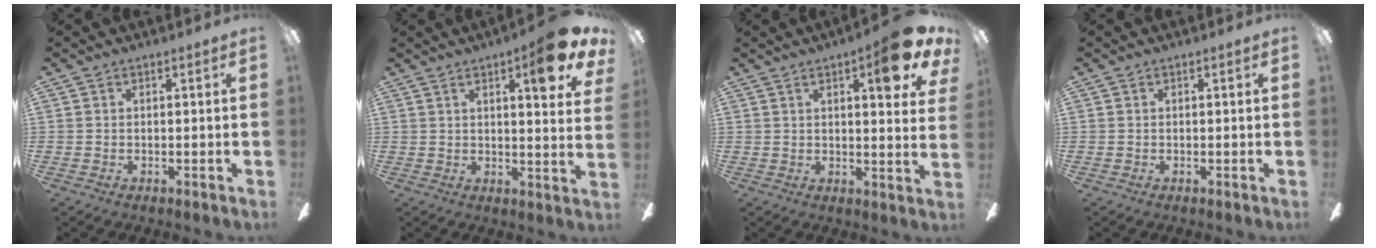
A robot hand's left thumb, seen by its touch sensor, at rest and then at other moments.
{"total": 9.9, "force": [5.6, 2.2, 7.9], "torque": [-0.104, -0.027, 0.083]}
{"total": 10.7, "force": [5.7, 2.9, 8.6], "torque": [-0.107, -0.027, 0.085]}
{"total": 0.0}